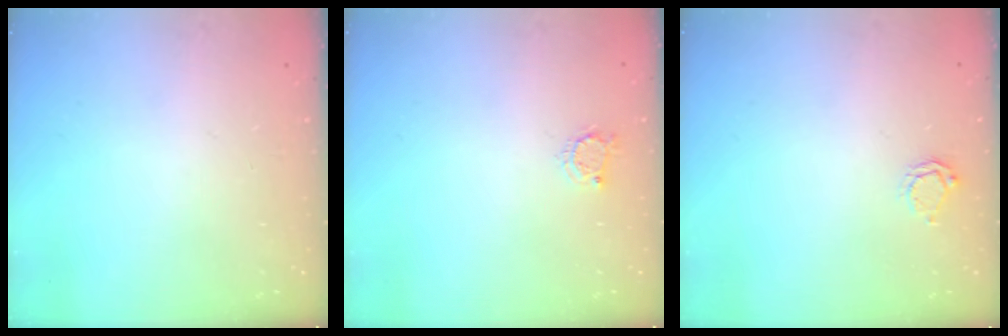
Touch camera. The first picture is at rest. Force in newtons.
{"total": 3.8, "press": 3.7, "slide": 0.4}
{"total": 3.6, "press": 3.6, "slide": 0.4}